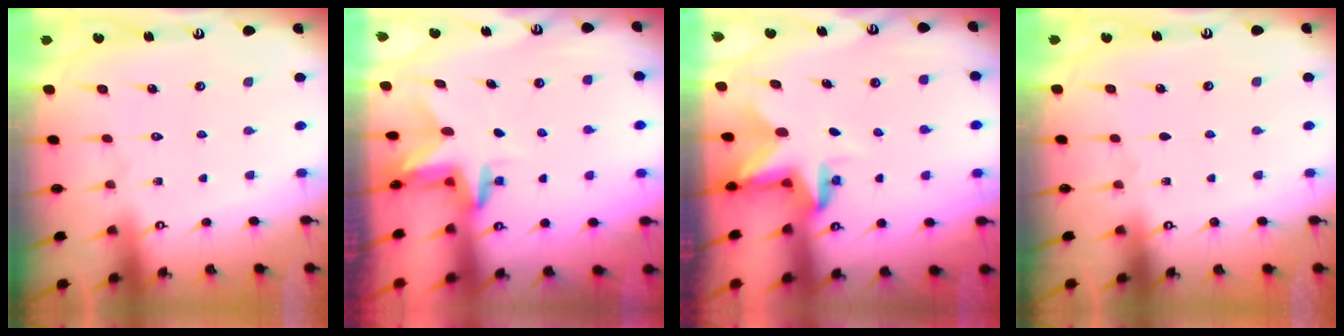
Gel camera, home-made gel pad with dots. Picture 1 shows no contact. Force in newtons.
{"total": 2.8, "press": 2.8, "slide": 0.1}
{"total": 3.2, "press": 3.2, "slide": 0.2}
{"total": 0.0}